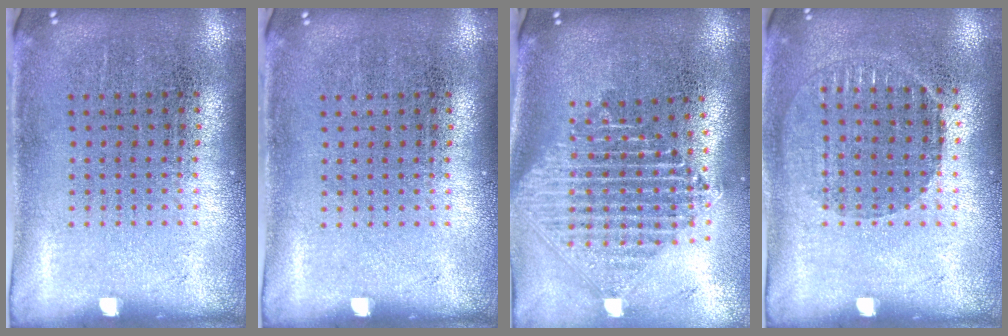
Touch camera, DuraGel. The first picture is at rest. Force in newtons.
{"total": 0.0}
{"total": 2.4, "press": 1.9, "slide": 1.5}
{"total": 1.0, "press": 1.0, "slide": 0.1}